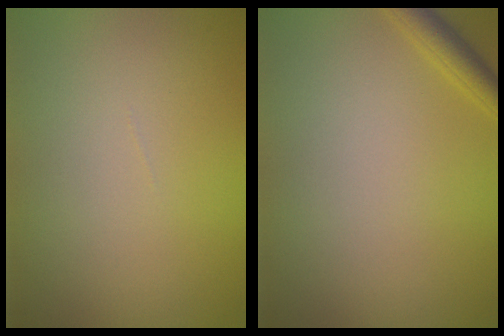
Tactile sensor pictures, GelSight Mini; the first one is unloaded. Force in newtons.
{"total": 1.7, "press": 1.7, "slide": 0.1}